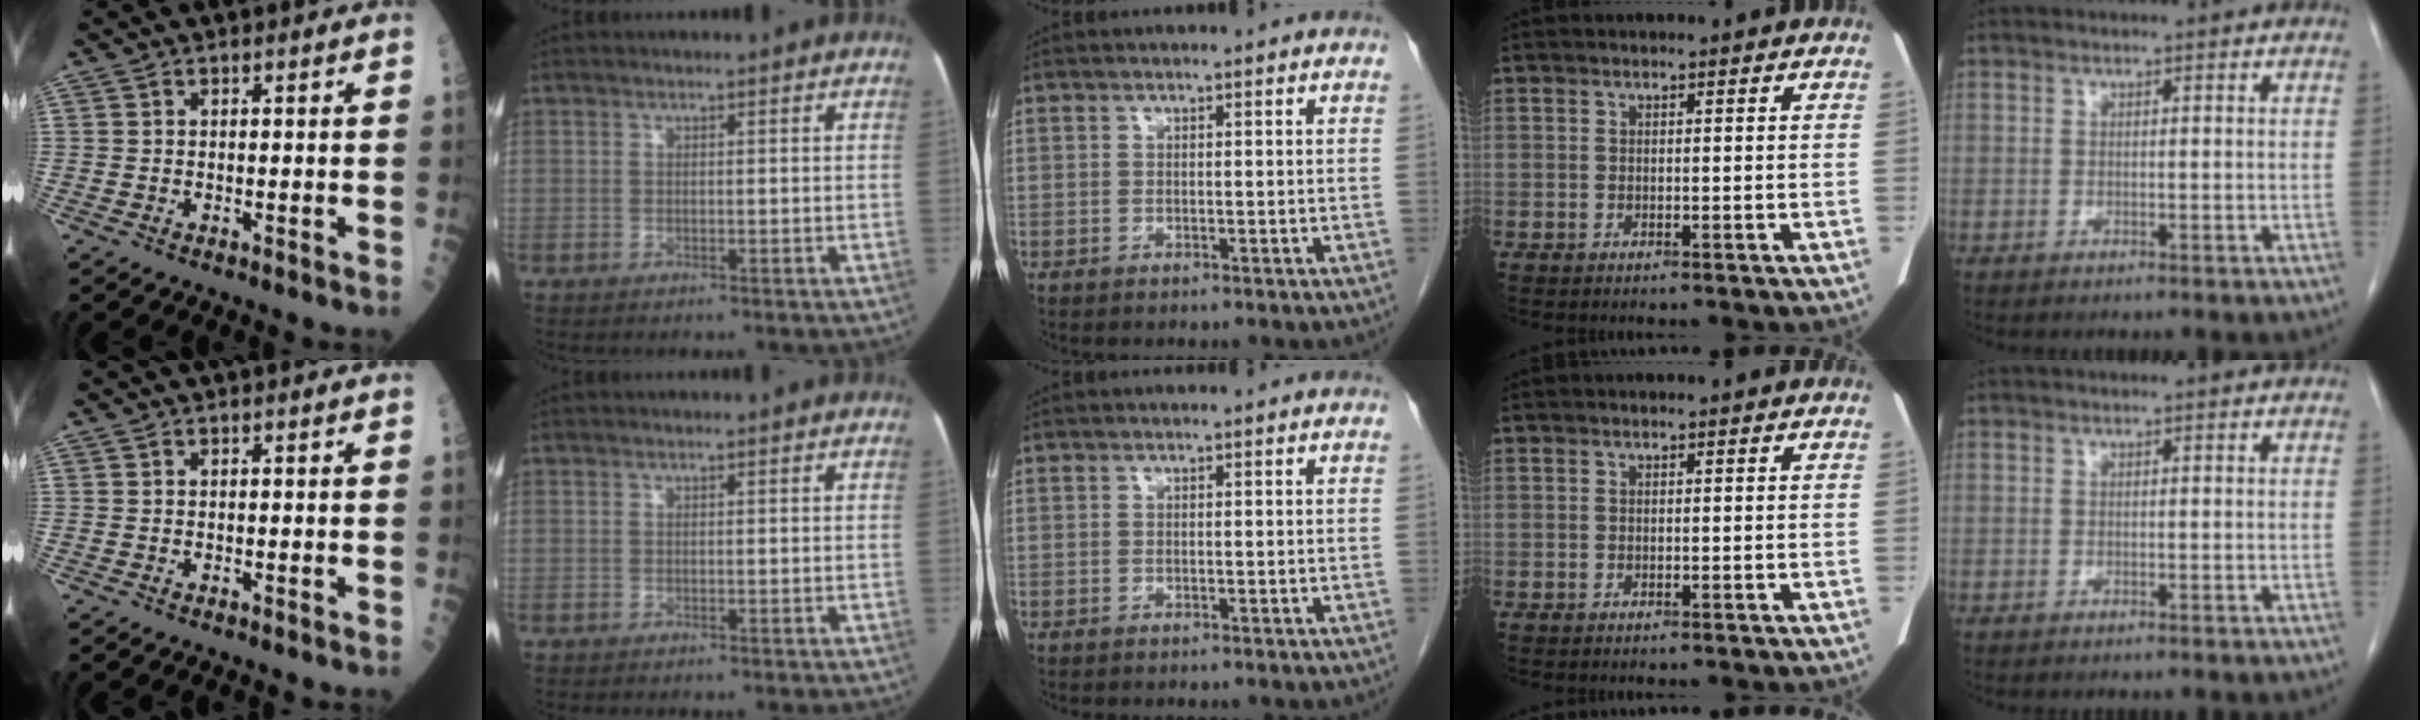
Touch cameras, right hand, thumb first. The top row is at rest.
{}